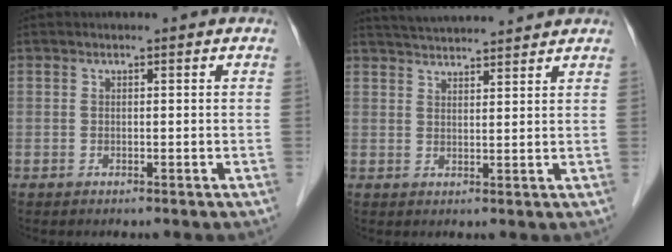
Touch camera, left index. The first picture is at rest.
{"total": 8.9, "force": [8.4, 0.4, 2.9], "torque": [-0.054, 0.025, 0.125]}